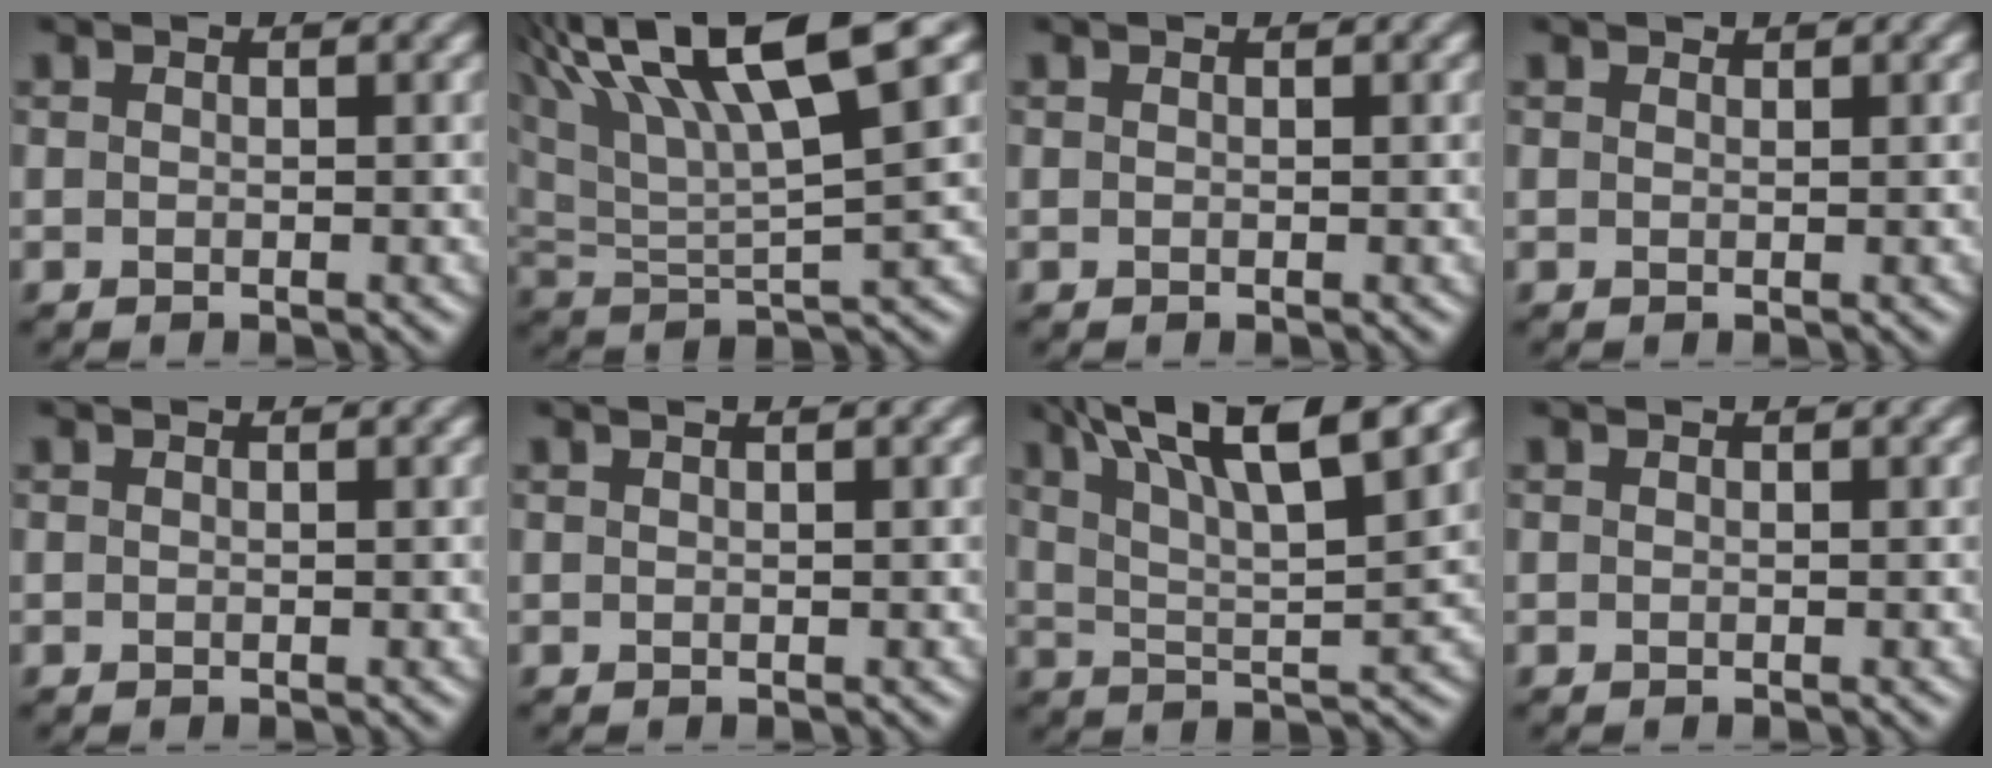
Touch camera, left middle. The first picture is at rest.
{"total": 9.7, "force": [5.7, 1.6, 7.7], "torque": [-0.140, 0.023, 0.094]}
{"total": 0.0}
{"total": 0.9, "force": [0.9, 0.0, 0.1], "torque": [-0.005, -0.001, 0.011]}
{"total": 0.0}
{"total": 1.4, "force": [1.0, 0.5, 0.9], "torque": [-0.009, 0.012, 0.004]}
{"total": 10.4, "force": [6.3, 2.2, 7.9], "torque": [-0.123, 0.024, 0.077]}
{"total": 0.0}